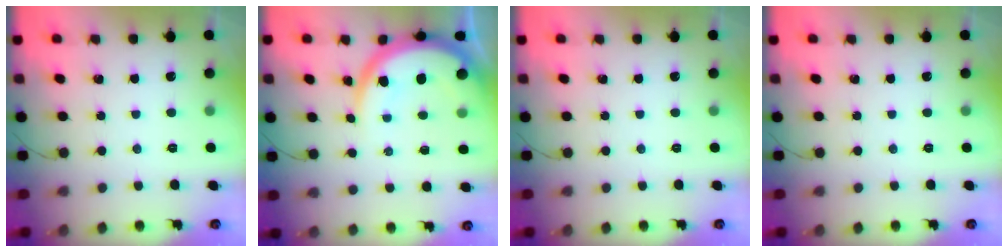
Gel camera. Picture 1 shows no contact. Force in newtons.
{"total": 12.2, "press": 12.1, "slide": 1.1}
{"total": 0.0}
{"total": 0.0}